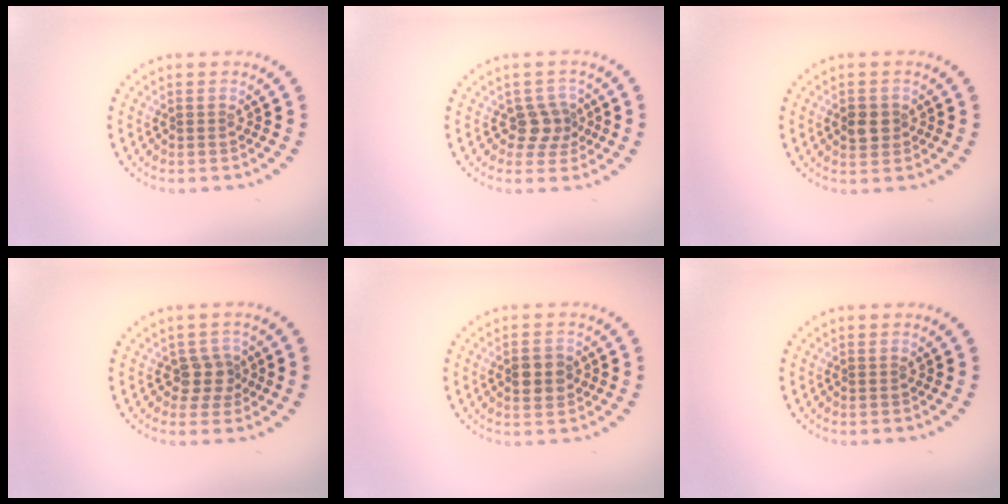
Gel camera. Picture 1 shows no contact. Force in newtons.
{"total": 2.5, "press": 1.9, "slide": 1.6}
{"total": 2.0, "press": 1.9, "slide": 0.4}
{"total": 2.3, "press": 1.9, "slide": 1.4}
{"total": 2.9, "press": 2.9, "slide": 0.1}
{"total": 0.0}